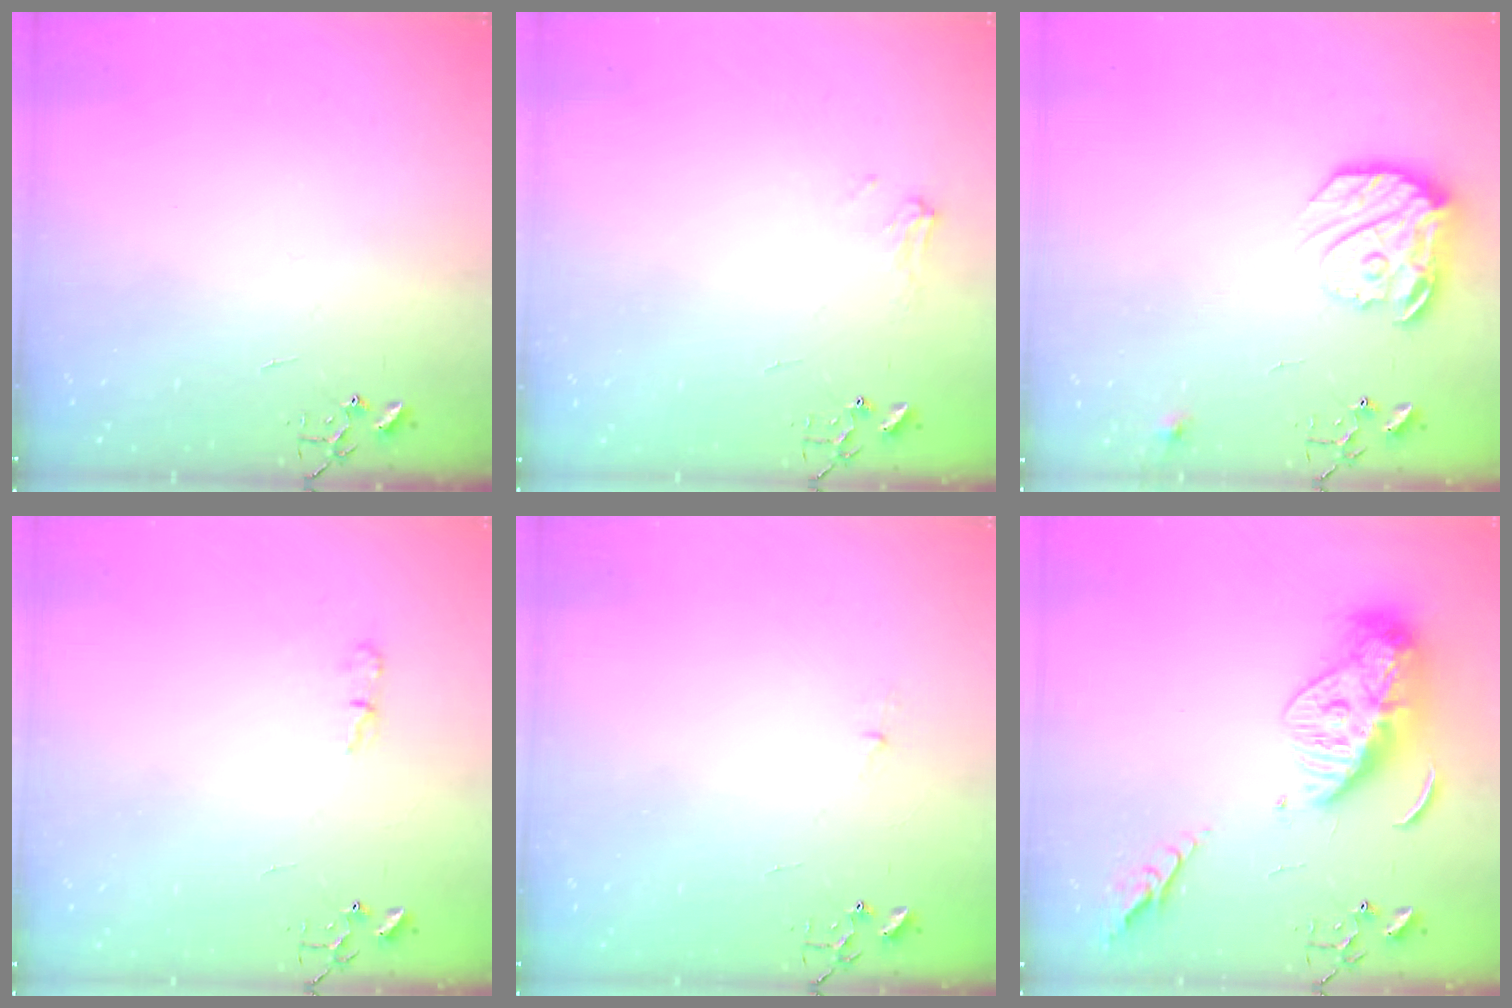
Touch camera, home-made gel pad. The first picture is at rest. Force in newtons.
{"total": 6.7, "press": 6.7, "slide": 0.7}
{"total": 16.2, "press": 16.1, "slide": 1.4}
{"total": 4.7, "press": 4.7, "slide": 0.7}
{"total": 2.6, "press": 2.5, "slide": 0.4}
{"total": 16.9, "press": 16.8, "slide": 1.6}